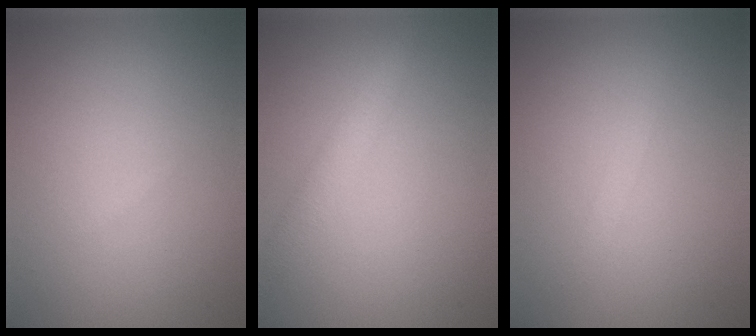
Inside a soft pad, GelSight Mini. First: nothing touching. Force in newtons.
{"total": 2.5, "press": 2.5, "slide": 0.1}
{"total": 0.8, "press": 0.8, "slide": 0.0}